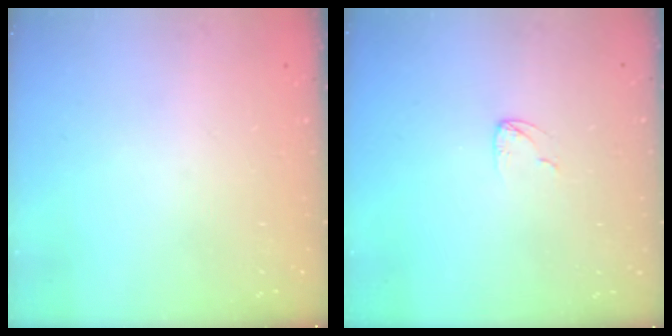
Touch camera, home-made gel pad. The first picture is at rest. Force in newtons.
{"total": 2.7, "press": 2.7, "slide": 0.2}